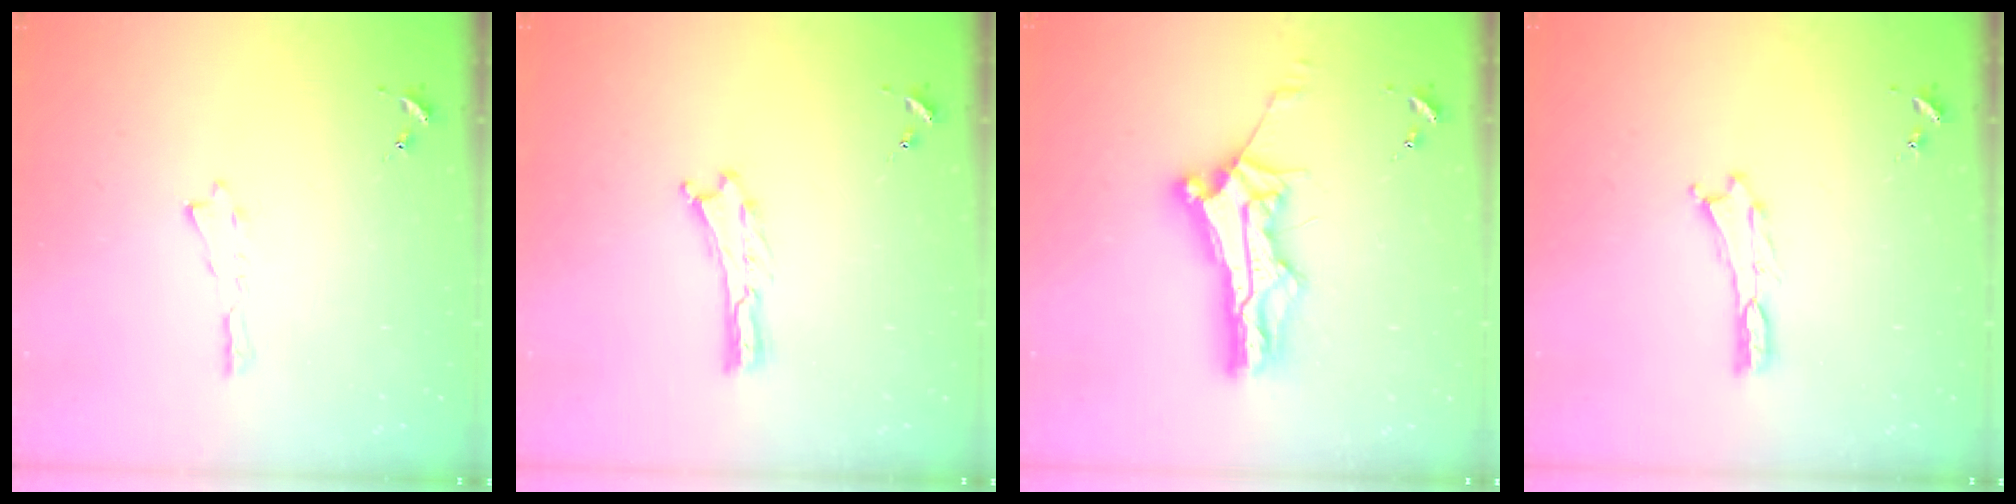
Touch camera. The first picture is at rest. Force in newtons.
{"total": 0.0}
{"total": 10.8, "press": 10.7, "slide": 0.8}
{"total": 0.0}